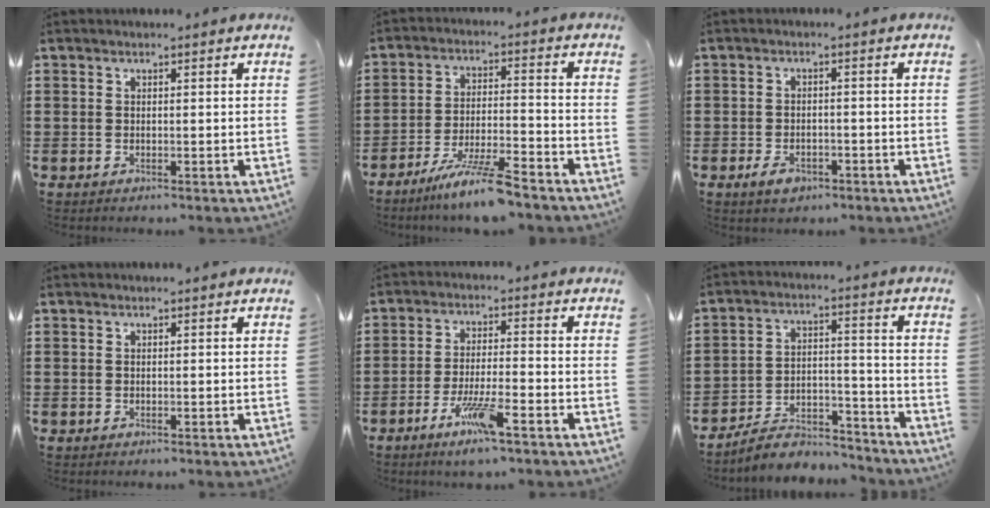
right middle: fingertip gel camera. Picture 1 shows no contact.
{"total": 7.9, "force": [-6.4, 0.2, 4.7], "torque": [-0.092, -0.009, -0.119]}
{"total": 2.6, "force": [-1.6, 1.3, 1.6], "torque": [-0.029, 0.002, -0.032]}
{"total": 0.0}
{"total": 6.5, "force": [-4.0, 0.8, 5.1], "torque": [-0.105, -0.008, -0.073]}
{"total": 7.4, "force": [-6.8, 1.5, 2.2], "torque": [-0.041, 0.015, -0.132]}